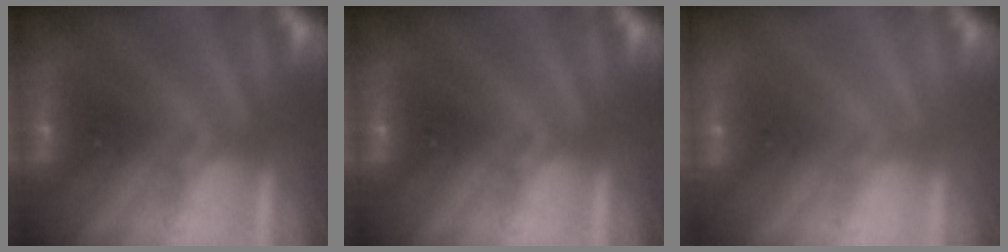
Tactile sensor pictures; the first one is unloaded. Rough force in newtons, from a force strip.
{"total": 0.0}
{"total": 3.3}